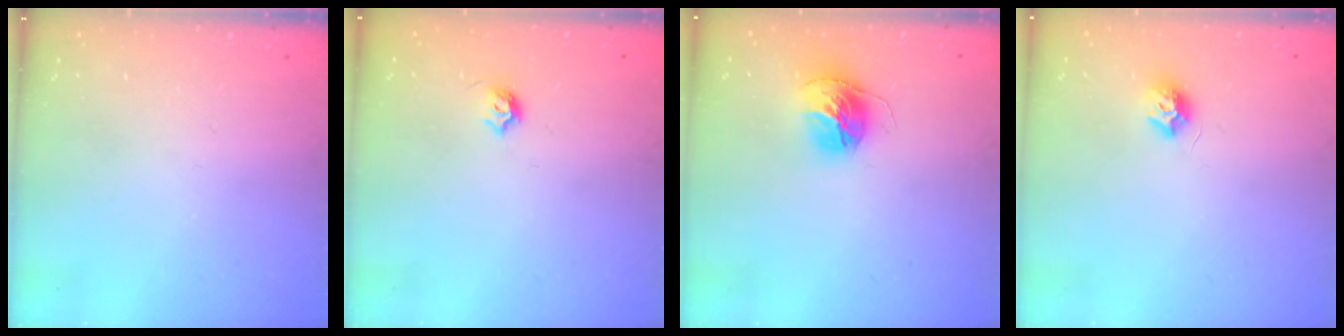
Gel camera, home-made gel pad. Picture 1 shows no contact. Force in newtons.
{"total": 4.5, "press": 4.3, "slide": 1.0}
{"total": 13.9, "press": 13.8, "slide": 1.4}
{"total": 7.6, "press": 7.6, "slide": 0.2}